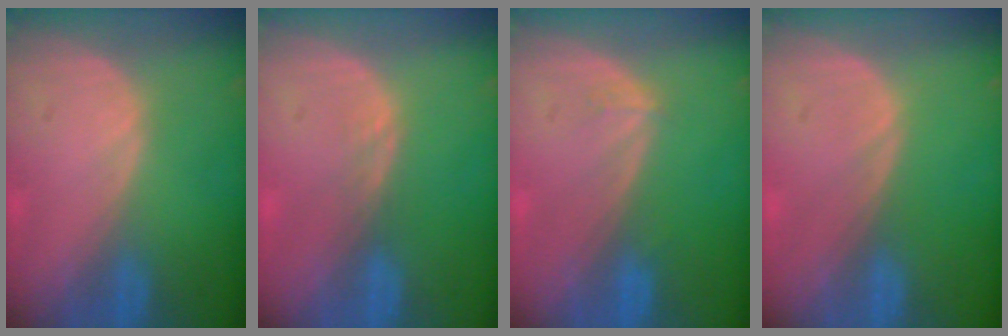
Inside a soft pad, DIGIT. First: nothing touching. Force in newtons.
{"total": 0.7, "press": 0.7, "slide": 0.1}
{"total": 0.9, "press": 0.8, "slide": 0.2}
{"total": 0.0}